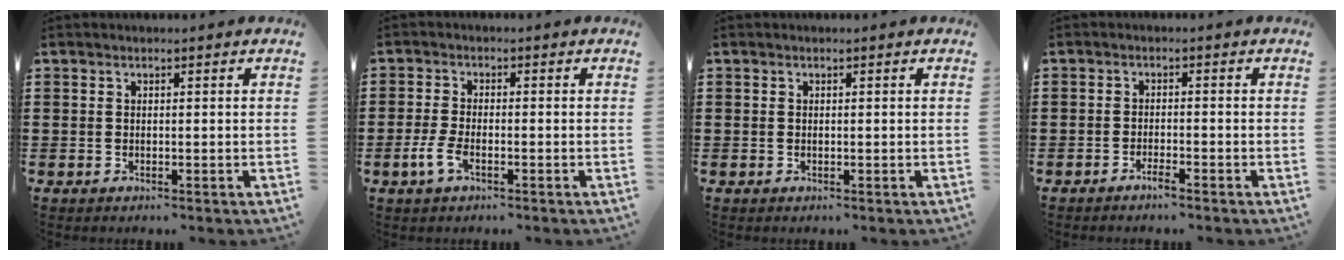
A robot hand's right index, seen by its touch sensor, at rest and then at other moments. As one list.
[{"total": 3.3, "force": [-1.5, 1.3, 2.6], "torque": [-0.066, -0.005, -0.034]}, {"total": 0.0}, {"total": 1.7, "force": [-1.5, 0.0, 0.9], "torque": [-0.016, -0.003, -0.027]}]